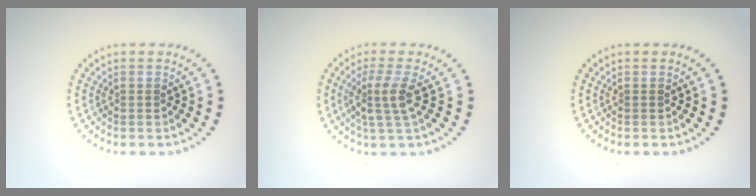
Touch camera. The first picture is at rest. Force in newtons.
{"total": 2.8, "press": 2.1, "slide": 1.8}
{"total": 0.0}